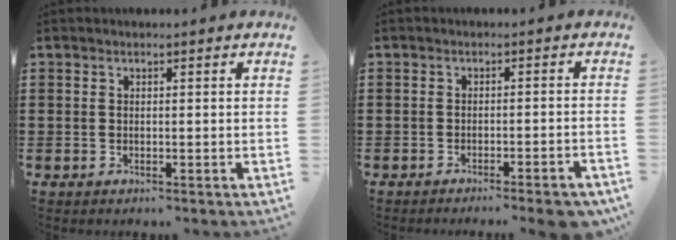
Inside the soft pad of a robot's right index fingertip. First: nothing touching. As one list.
[{"total": 2.5, "force": [-2.2, -0.1, 1.3], "torque": [-0.020, -0.001, -0.041]}]